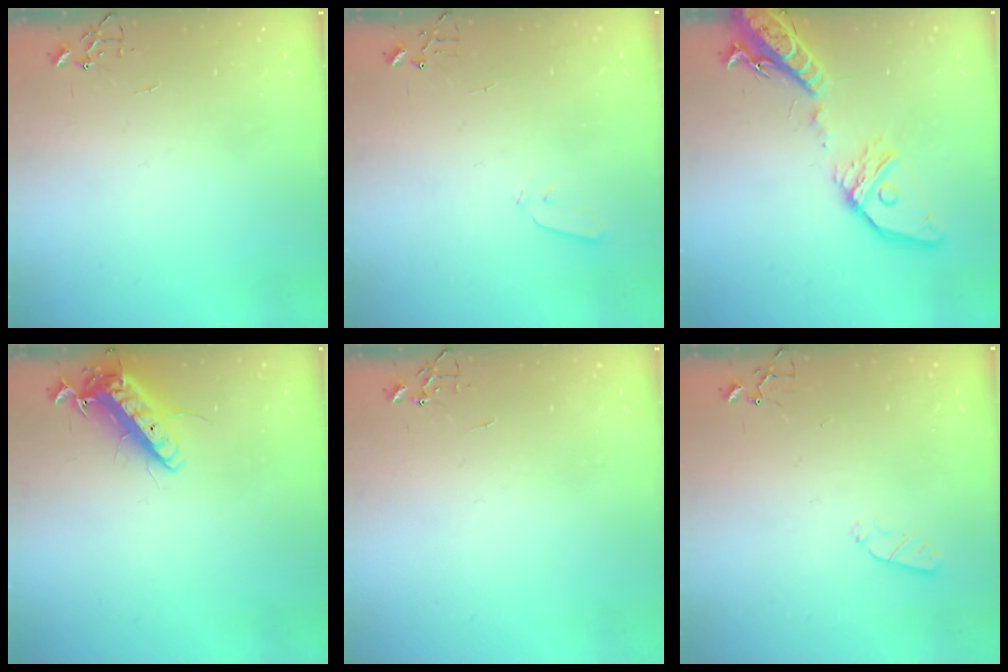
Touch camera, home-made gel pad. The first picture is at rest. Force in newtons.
{"total": 3.0, "press": 2.9, "slide": 0.7}
{"total": 19.6, "press": 19.2, "slide": 4.0}
{"total": 14.1, "press": 13.9, "slide": 2.6}
{"total": 0.0}
{"total": 4.5, "press": 4.5, "slide": 0.4}